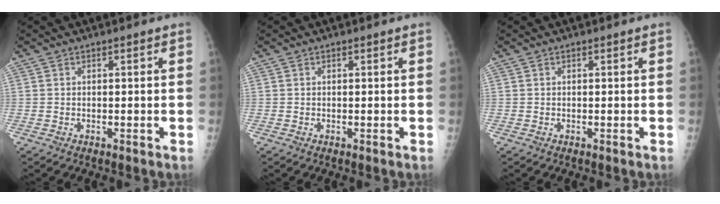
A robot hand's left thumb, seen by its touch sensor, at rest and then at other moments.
{"total": 0.0}
{"total": 0.0}